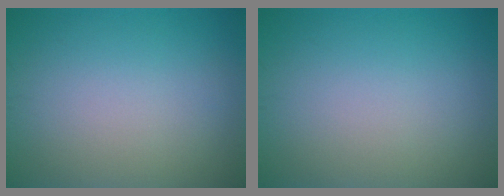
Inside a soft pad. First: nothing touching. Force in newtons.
{"total": 0.0}